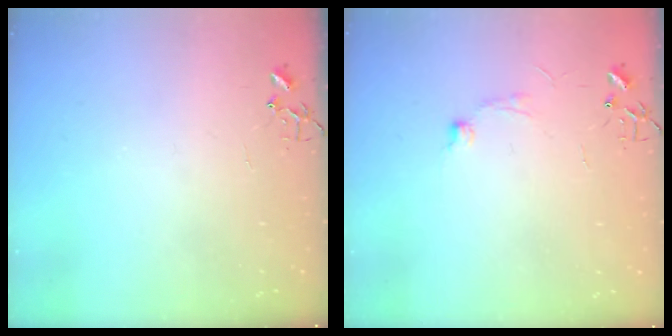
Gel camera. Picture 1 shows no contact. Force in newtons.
{"total": 7.2, "press": 7.2, "slide": 0.8}